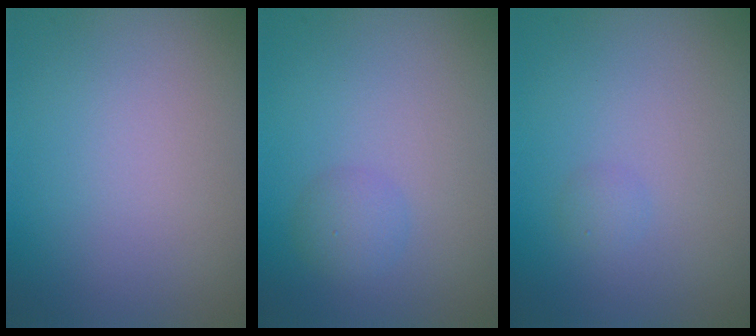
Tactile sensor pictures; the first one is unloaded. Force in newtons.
{"total": 1.6, "press": 1.6, "slide": 0.1}
{"total": 0.7, "press": 0.7, "slide": 0.0}